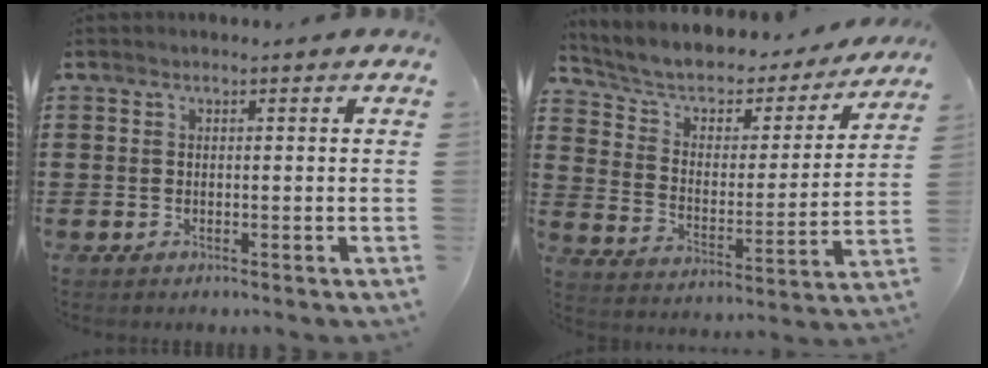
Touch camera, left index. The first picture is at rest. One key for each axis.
{"total": 4.6, "fx": 2.9, "fy": 2.9, "fz": 2.1, "tx": -0.063, "ty": -0.022, "tz": 0.042}